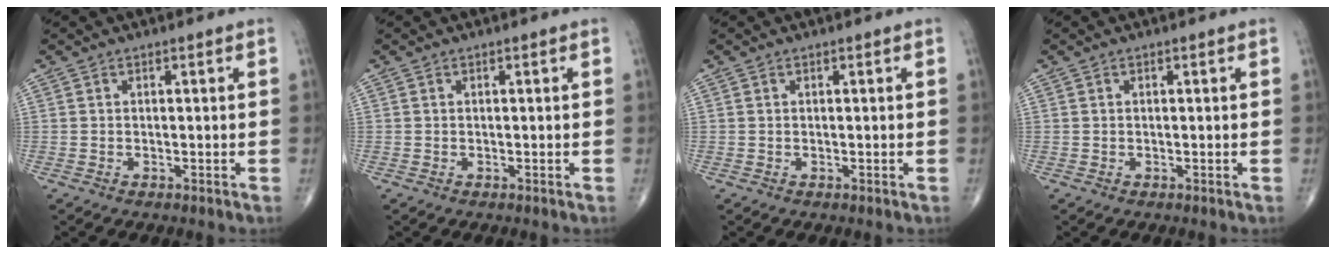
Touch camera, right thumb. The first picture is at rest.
{"total": 0.0}
{"total": 0.0}
{"total": 0.0}